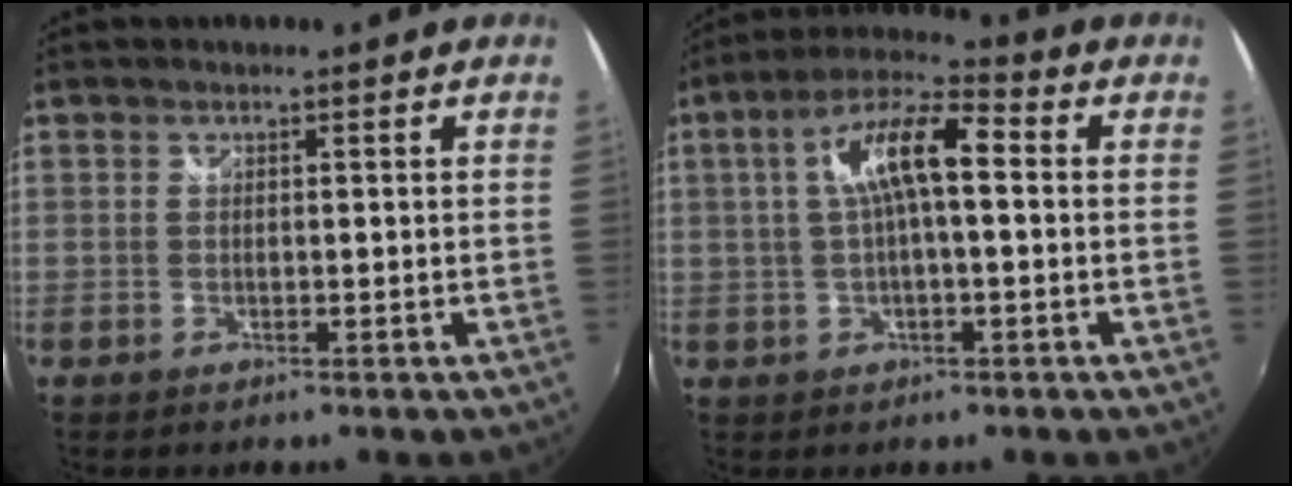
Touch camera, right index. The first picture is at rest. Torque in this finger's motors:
{"motor_torque": [0.94, -0.19, 0.68, 0.15]}